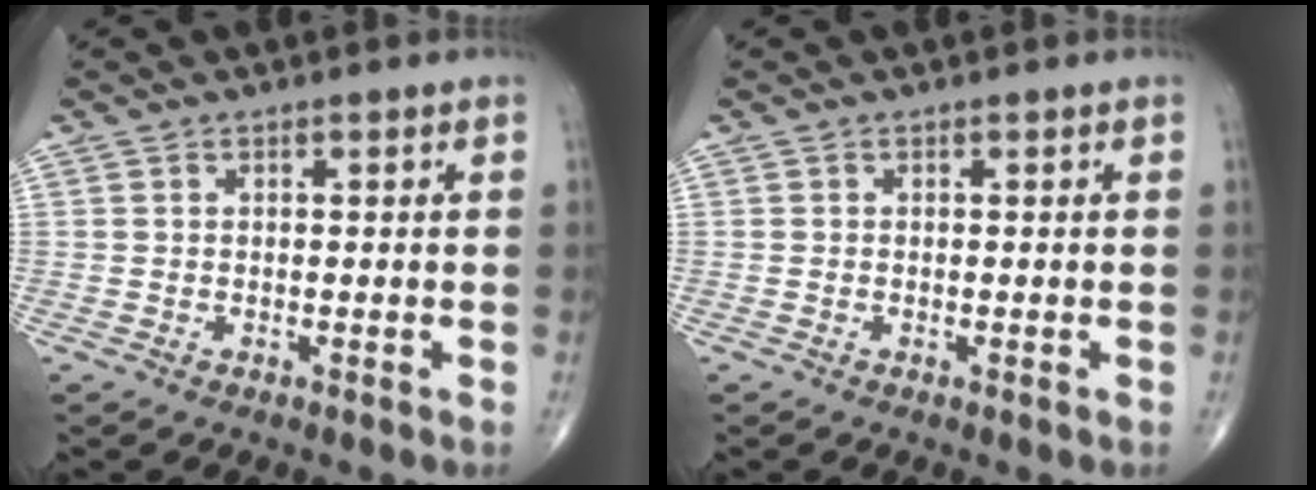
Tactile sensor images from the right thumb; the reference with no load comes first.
{"total": 0.0}